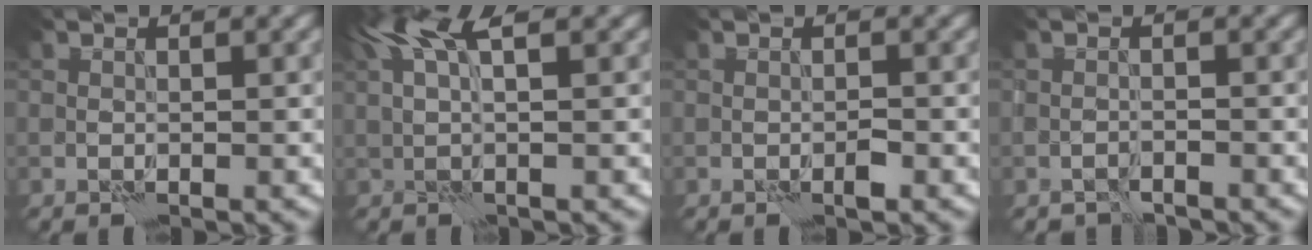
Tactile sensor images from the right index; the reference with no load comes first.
{"total": 4.0, "force": [2.6, 0.5, 3.0], "torque": [-0.064, 0.010, 0.050]}
{"total": 0.7, "force": [-0.4, 0.1, 0.6], "torque": [-0.011, 0.003, -0.006]}
{"total": 1.4, "force": [-1.4, 0.1, -0.2], "torque": [0.008, 0.001, -0.028]}